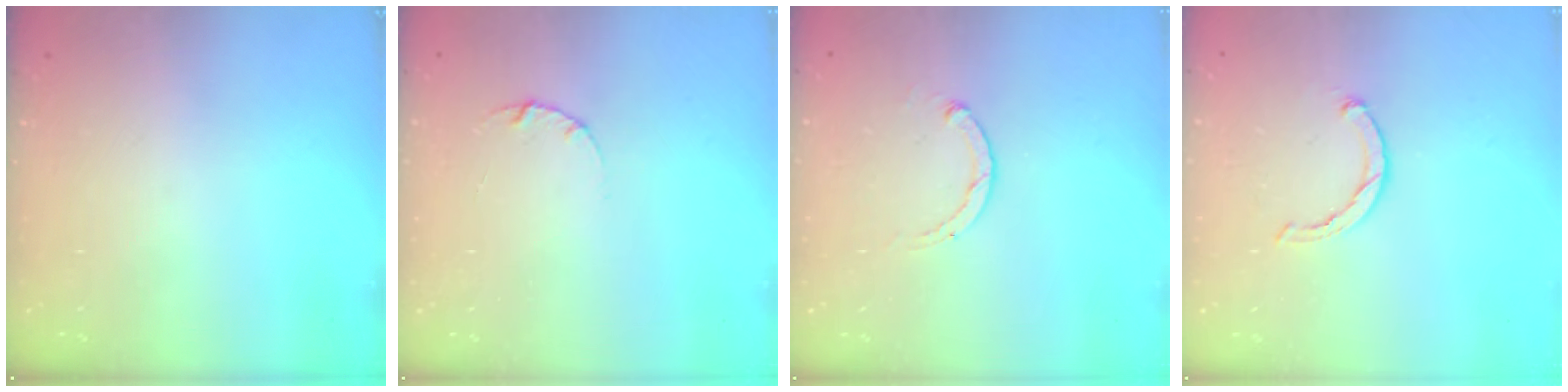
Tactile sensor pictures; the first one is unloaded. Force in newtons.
{"total": 3.0, "press": 3.0, "slide": 0.4}
{"total": 1.8, "press": 1.7, "slide": 0.5}
{"total": 2.3, "press": 2.2, "slide": 0.5}